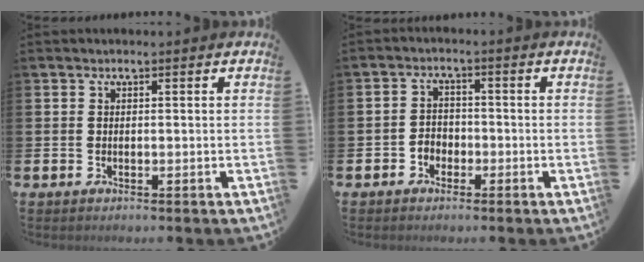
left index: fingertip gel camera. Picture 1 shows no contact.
{"total": 2.3, "force": [-1.5, 1.7, 0.5], "torque": [-0.017, 0.008, -0.033]}